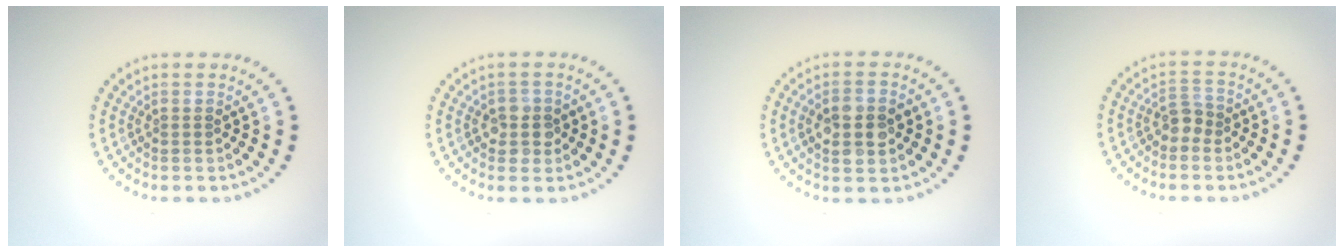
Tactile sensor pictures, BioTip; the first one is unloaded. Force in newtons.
{"total": 2.3, "press": 2.1, "slide": 0.8}
{"total": 3.6, "press": 3.6, "slide": 0.1}
{"total": 1.6, "press": 1.4, "slide": 0.7}